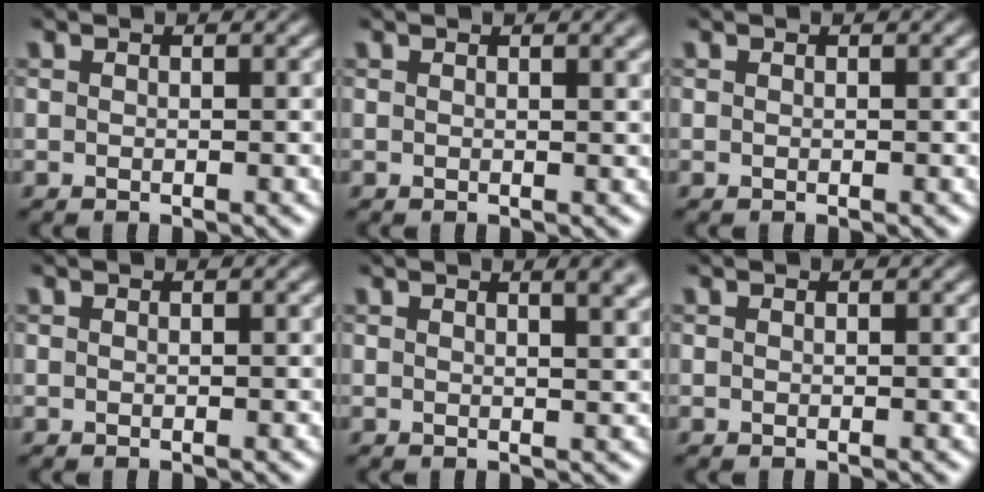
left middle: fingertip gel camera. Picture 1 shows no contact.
{"total": 2.0, "force": [1.1, 0.7, 1.5], "torque": [-0.010, 0.004, 0.010]}
{"total": 0.0}
{"total": 0.0}
{"total": 4.3, "force": [2.2, 1.8, 3.2], "torque": [-0.012, 0.022, 0.008]}
{"total": 0.0}